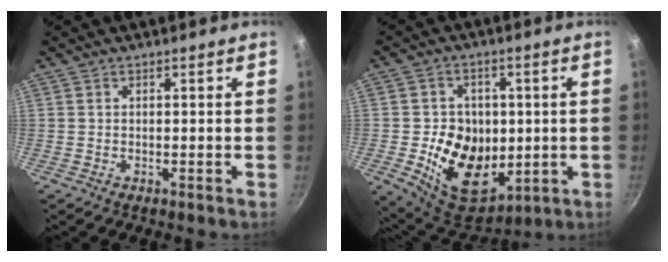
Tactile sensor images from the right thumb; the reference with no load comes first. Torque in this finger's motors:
{"motor_torque": [-0.44, 1.18, 0.13, 0.05, 0.34]}